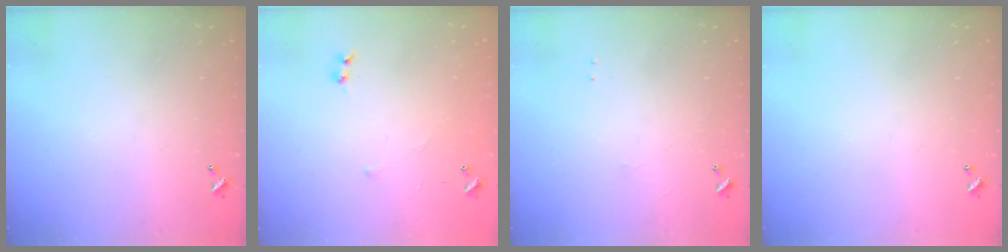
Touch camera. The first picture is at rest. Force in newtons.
{"total": 6.1, "press": 6.1, "slide": 0.8}
{"total": 0.9, "press": 0.8, "slide": 0.5}
{"total": 0.0}